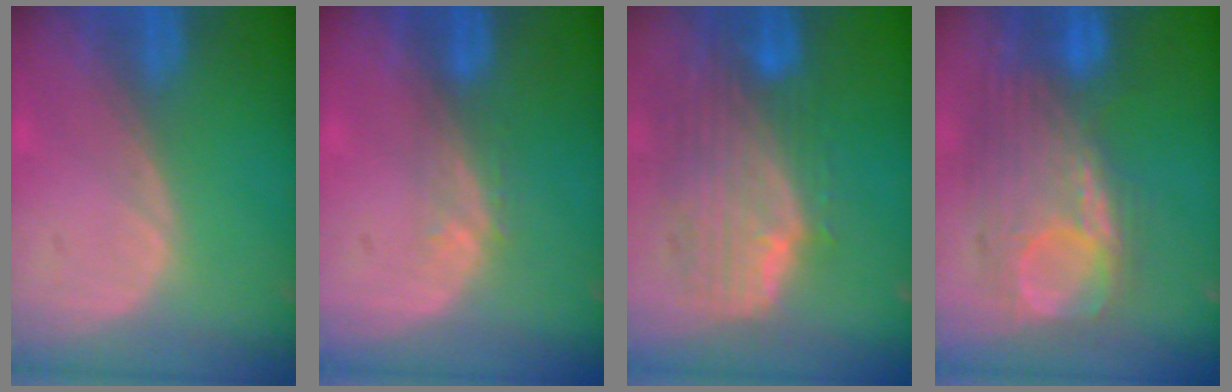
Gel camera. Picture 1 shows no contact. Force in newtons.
{"total": 2.8, "press": 2.1, "slide": 1.7}
{"total": 10.0, "press": 8.9, "slide": 4.6}
{"total": 9.9, "press": 9.6, "slide": 2.5}